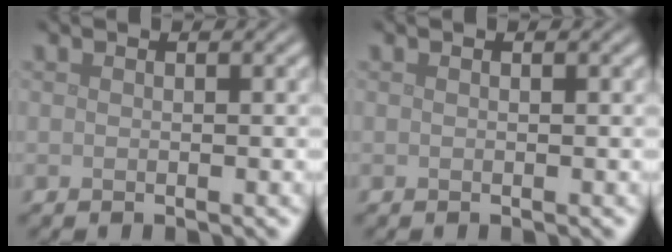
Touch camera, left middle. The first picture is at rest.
{"total": 0.0}